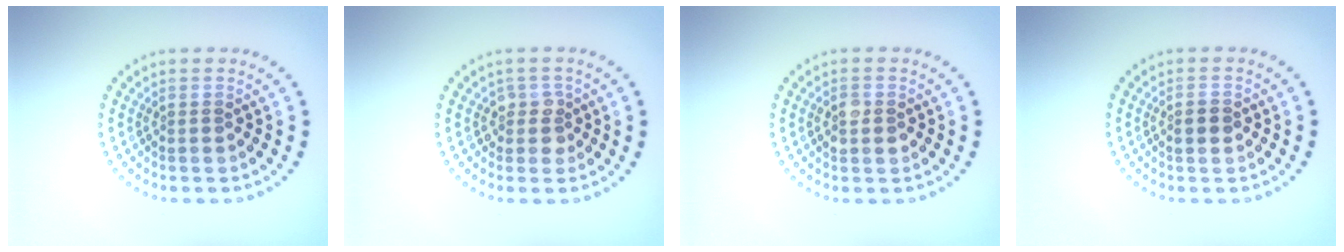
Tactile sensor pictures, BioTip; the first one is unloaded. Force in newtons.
{"total": 1.7, "press": 1.5, "slide": 0.8}
{"total": 2.1, "press": 2.1, "slide": 0.1}
{"total": 1.2, "press": 1.2, "slide": 0.1}